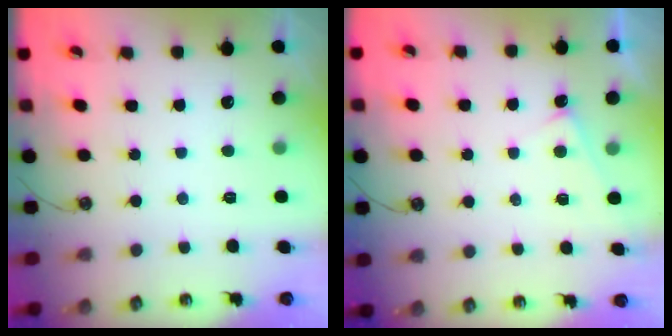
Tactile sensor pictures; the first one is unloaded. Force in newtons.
{"total": 3.2, "press": 3.2, "slide": 0.3}